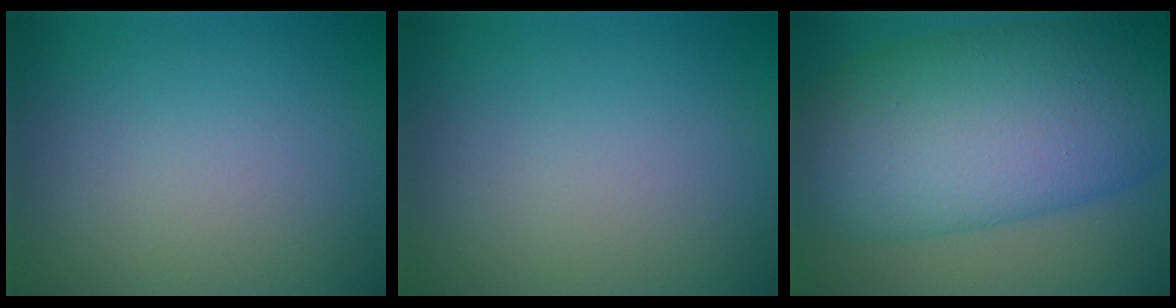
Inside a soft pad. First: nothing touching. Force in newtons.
{"total": 0.0}
{"total": 14.5, "press": 14.5, "slide": 0.1}